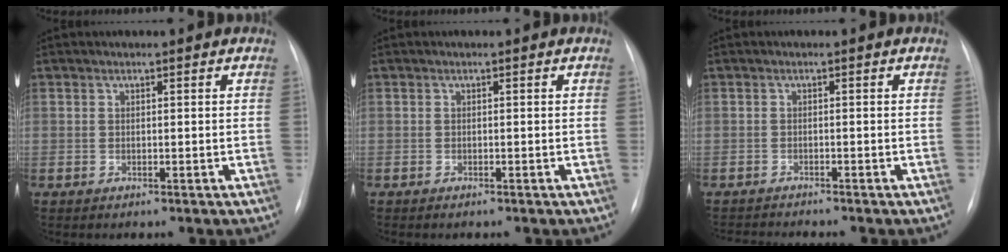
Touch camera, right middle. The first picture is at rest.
{"total": 0.7, "force": [-0.5, 0.1, 0.4], "torque": [-0.010, -0.002, -0.007]}
{"total": 3.5, "force": [-3.3, -1.0, 0.8], "torque": [-0.008, -0.012, -0.052]}